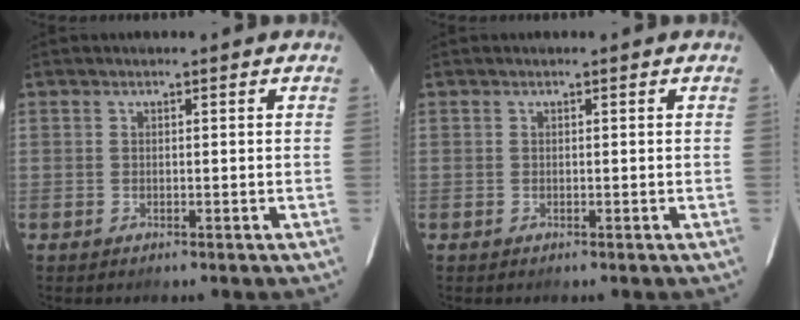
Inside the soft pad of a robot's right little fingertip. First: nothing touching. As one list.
[{"total": 0.0}]